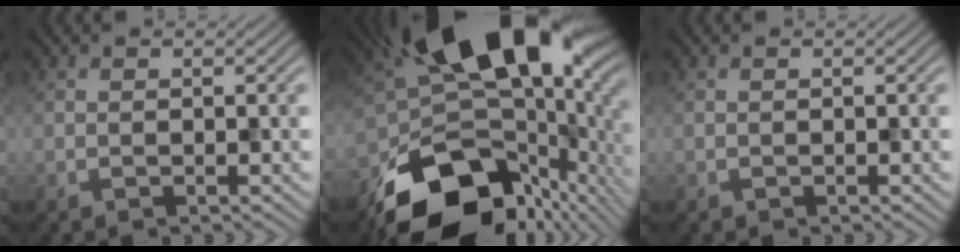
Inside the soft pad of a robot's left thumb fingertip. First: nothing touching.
{"total": 19.1, "force": [-4.3, 11.3, 14.8], "torque": [-0.241, -0.059, -0.049]}
{"total": 0.0}